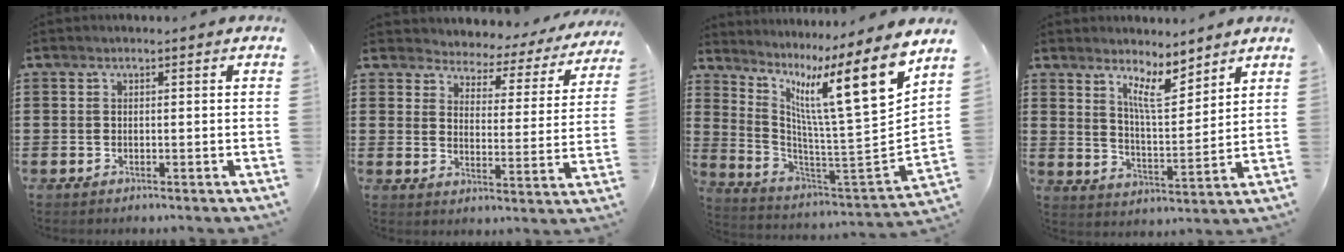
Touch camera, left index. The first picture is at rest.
{"total": 3.0, "force": [2.8, 0.8, -0.2], "torque": [-0.020, -0.025, 0.041]}
{"total": 13.9, "force": [8.1, 1.6, 11.1], "torque": [-0.203, -0.076, 0.117]}
{"total": 7.3, "force": [5.9, 1.7, 4.0], "torque": [-0.077, -0.025, 0.102]}